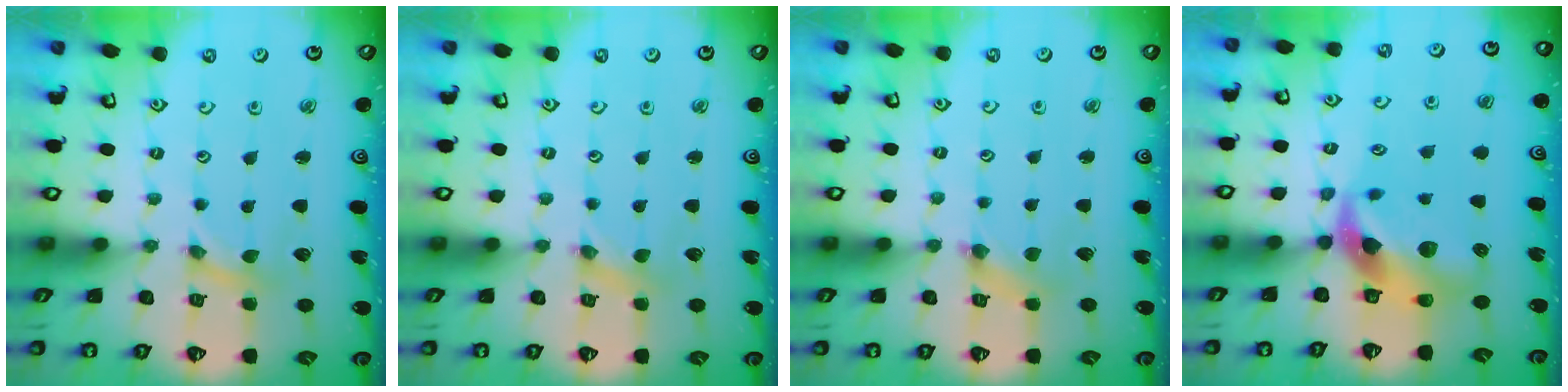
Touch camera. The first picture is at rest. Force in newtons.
{"total": 1.3, "press": 1.3, "slide": 0.3}
{"total": 2.0, "press": 2.0, "slide": 0.2}
{"total": 13.0, "press": 12.9, "slide": 1.8}